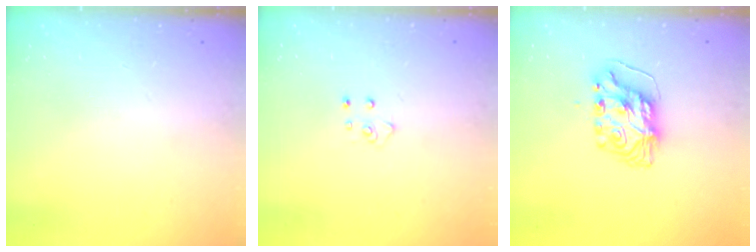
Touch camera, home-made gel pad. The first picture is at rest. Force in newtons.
{"total": 3.9, "press": 3.8, "slide": 0.4}
{"total": 9.3, "press": 9.3, "slide": 0.9}